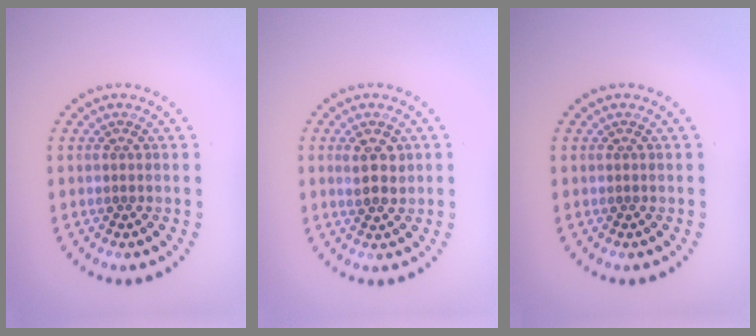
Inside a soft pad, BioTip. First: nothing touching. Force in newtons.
{"total": 2.3, "press": 2.3, "slide": 0.6}
{"total": 0.0}